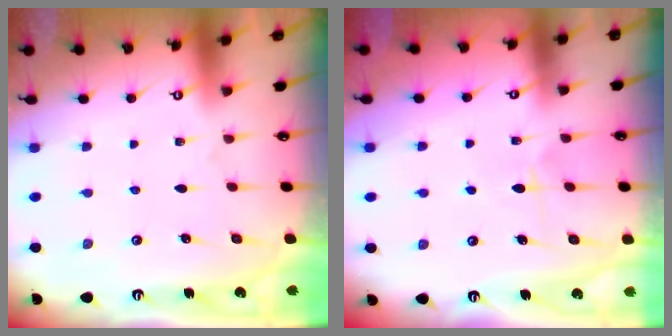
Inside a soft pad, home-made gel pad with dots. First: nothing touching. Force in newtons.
{"total": 5.0, "press": 4.9, "slide": 0.5}